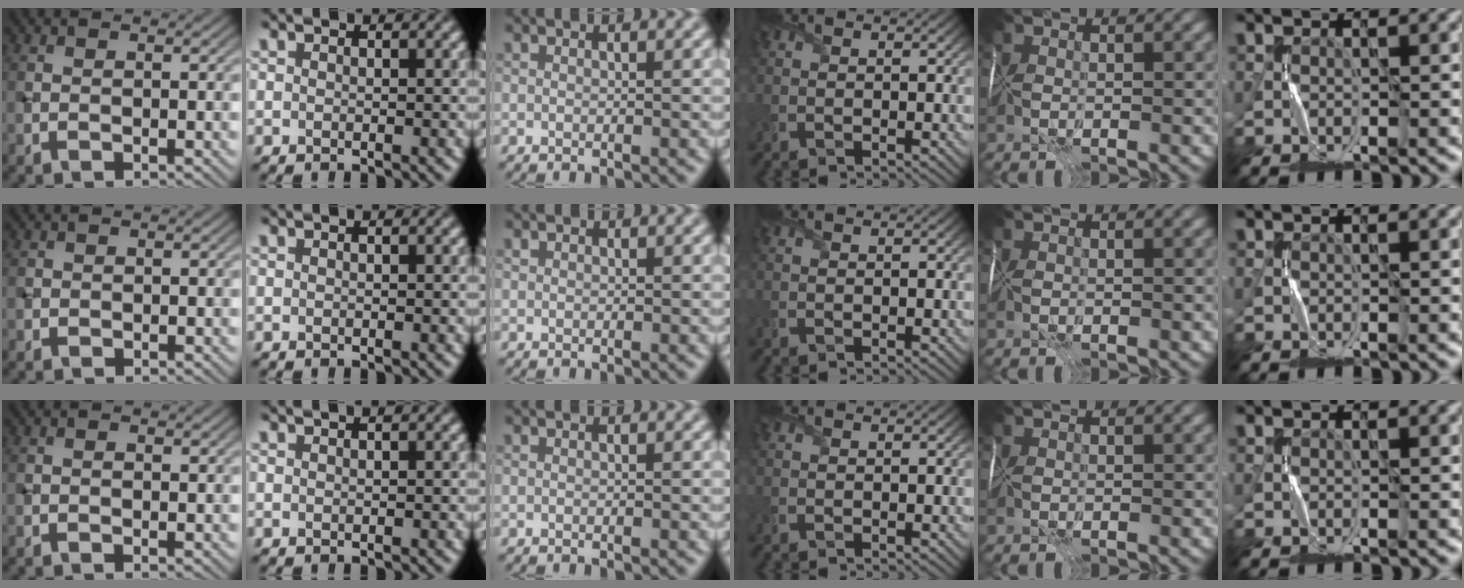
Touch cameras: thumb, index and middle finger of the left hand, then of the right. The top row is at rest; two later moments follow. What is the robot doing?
{"motion": "fold", "object": "wrapping paper"}